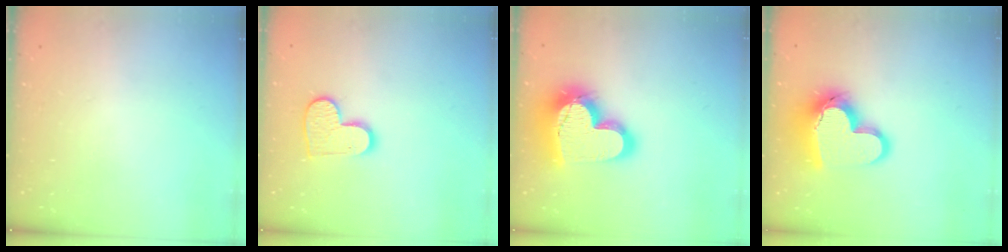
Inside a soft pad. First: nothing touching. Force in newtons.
{"total": 10.1, "press": 10.0, "slide": 0.6}
{"total": 23.1, "press": 23.0, "slide": 1.8}
{"total": 15.9, "press": 15.7, "slide": 2.2}